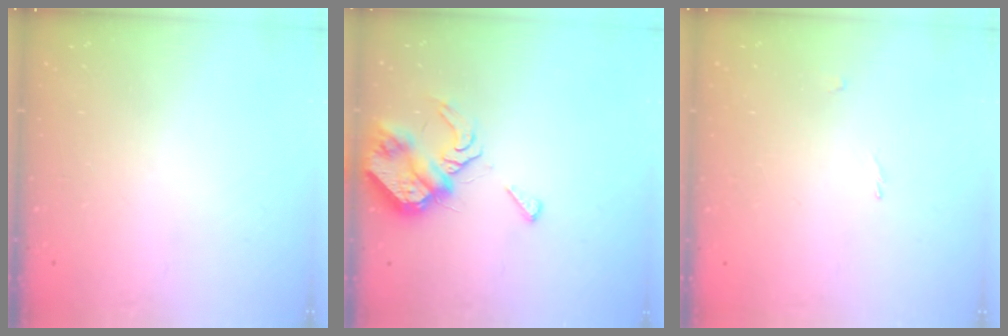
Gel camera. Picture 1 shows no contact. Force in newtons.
{"total": 8.0, "press": 7.9, "slide": 0.8}
{"total": 0.8, "press": 0.8, "slide": 0.3}